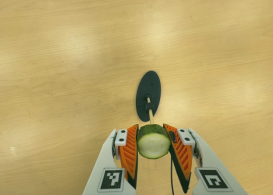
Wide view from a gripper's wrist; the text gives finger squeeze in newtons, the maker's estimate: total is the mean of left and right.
{"total": 11.4, "left": 10.9, "right": 12.0}